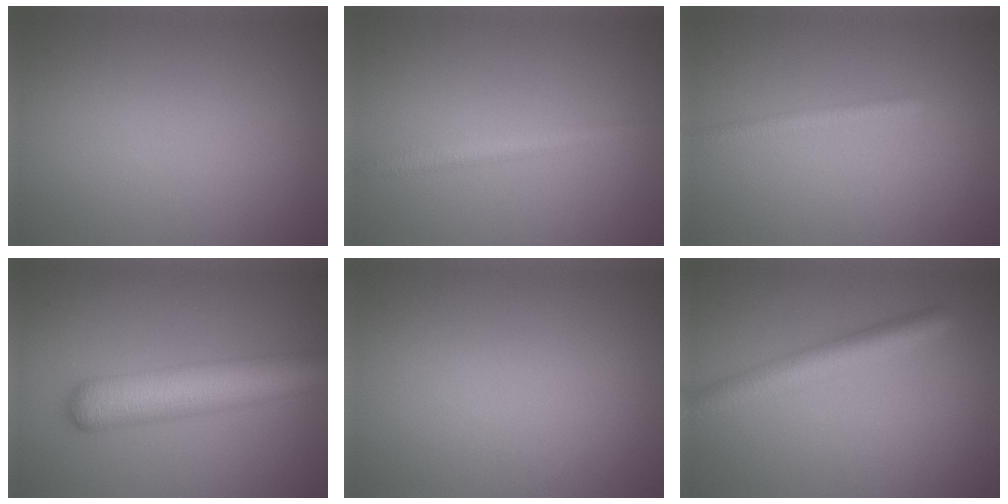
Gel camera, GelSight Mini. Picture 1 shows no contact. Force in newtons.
{"total": 2.0, "press": 2.0, "slide": 0.1}
{"total": 1.4, "press": 1.4, "slide": 0.0}
{"total": 7.6, "press": 7.6, "slide": 0.3}
{"total": 0.0}
{"total": 3.8, "press": 3.8, "slide": 0.1}